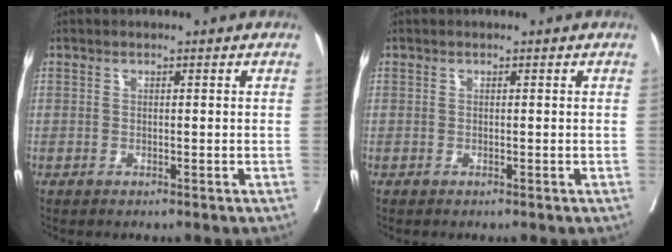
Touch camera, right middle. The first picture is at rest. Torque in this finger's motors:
{"motor_torque": [0.20, -0.22, 0.04, 0.01]}